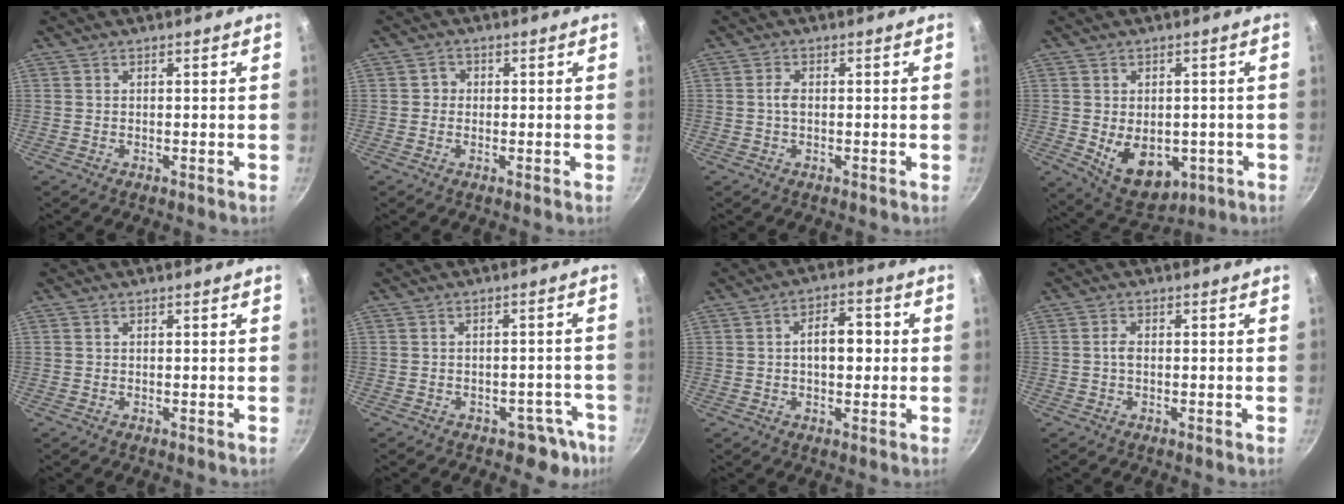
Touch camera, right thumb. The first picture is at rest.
{"total": 1.9, "force": [-0.1, 1.8, 0.7], "torque": [0.003, 0.006, -0.006]}
{"total": 1.8, "force": [-0.1, 1.1, 1.5], "torque": [-0.028, 0.001, -0.005]}
{"total": 11.1, "force": [-2.6, 7.4, 7.8], "torque": [-0.098, -0.005, -0.019]}
{"total": 0.0}
{"total": 5.5, "force": [-3.8, 3.4, 2.1], "torque": [-0.006, 0.038, -0.046]}
{"total": 7.4, "force": [0.4, 4.2, 6.0], "torque": [-0.075, 0.016, 0.000]}
{"total": 1.5, "force": [-0.2, 0.9, 1.2], "torque": [-0.020, 0.003, -0.005]}